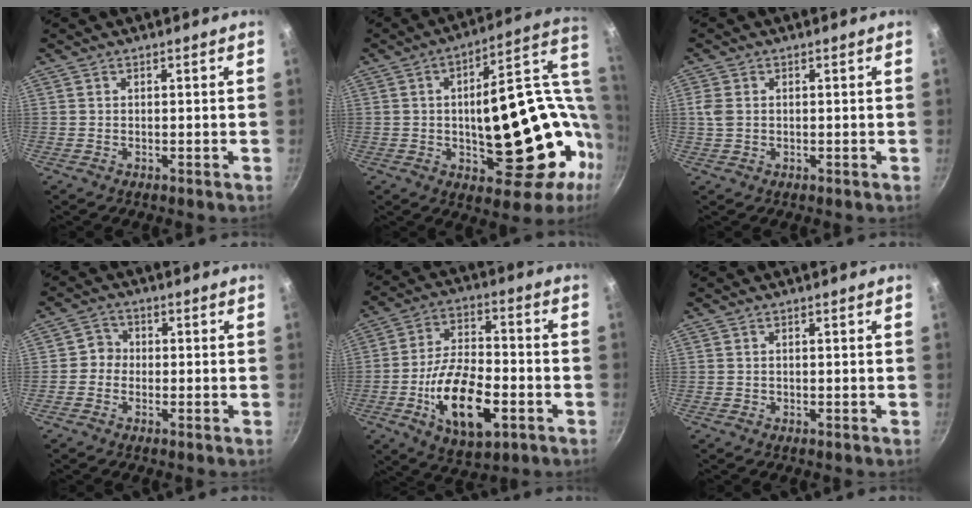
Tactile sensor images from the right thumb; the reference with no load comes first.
{"total": 29.8, "force": [0.9, 14.7, 26.0], "torque": [-0.310, 0.012, 0.036]}
{"total": 2.8, "force": [0.3, 2.1, 1.8], "torque": [-0.038, 0.003, 0.007]}
{"total": 3.1, "force": [-0.6, 2.9, 0.9], "torque": [0.008, 0.011, -0.022]}
{"total": 17.1, "force": [-5.5, 8.4, 13.8], "torque": [-0.233, 0.024, -0.092]}
{"total": 0.0}